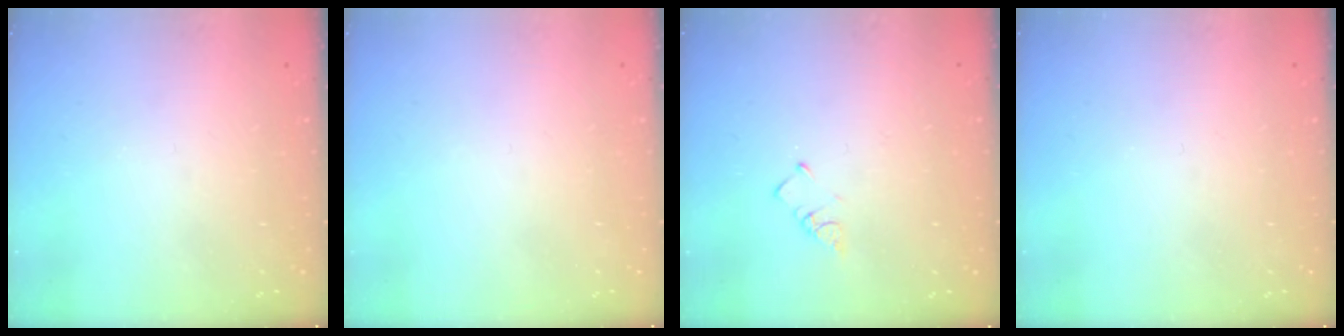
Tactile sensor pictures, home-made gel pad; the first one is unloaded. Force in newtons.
{"total": 1.5, "press": 1.5, "slide": 0.1}
{"total": 1.5, "press": 1.5, "slide": 0.3}
{"total": 0.0}